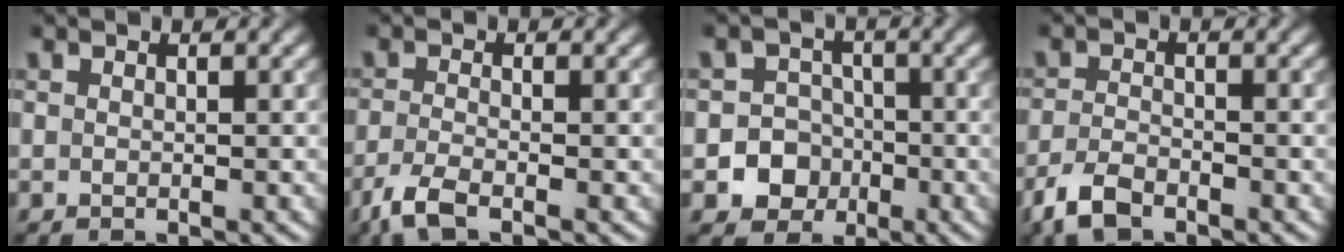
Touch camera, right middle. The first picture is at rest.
{"total": 3.0, "force": [-2.2, 0.7, 2.0], "torque": [-0.052, -0.011, -0.053]}
{"total": 5.9, "force": [-2.4, 5.3, 1.1], "torque": [0.004, -0.001, -0.061]}
{"total": 3.0, "force": [-2.4, 1.0, 1.5], "torque": [-0.038, -0.005, -0.055]}